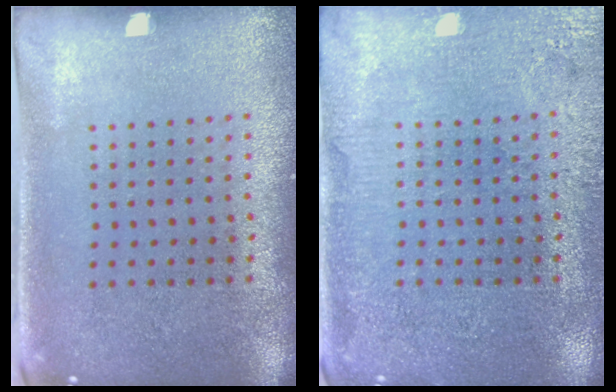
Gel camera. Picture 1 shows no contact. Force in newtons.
{"total": 3.8, "press": 3.8, "slide": 0.5}